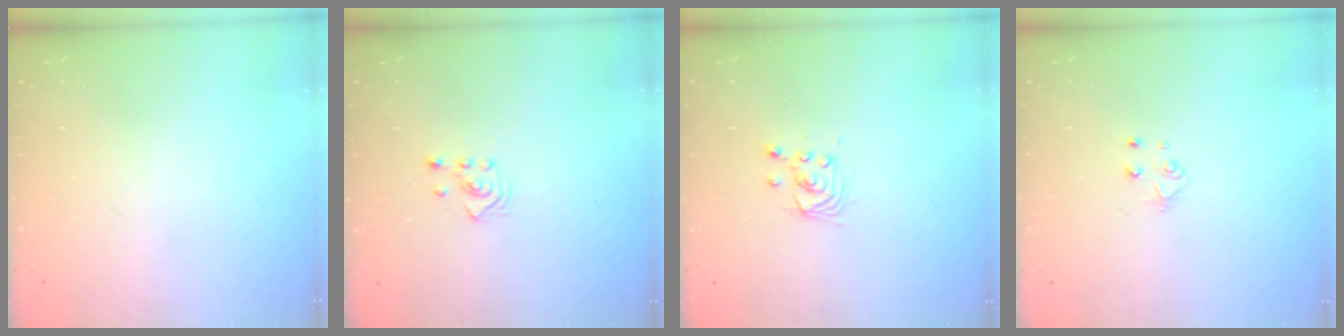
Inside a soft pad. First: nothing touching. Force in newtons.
{"total": 2.6, "press": 2.4, "slide": 0.9}
{"total": 2.7, "press": 2.7, "slide": 0.2}
{"total": 4.8, "press": 4.8, "slide": 0.5}